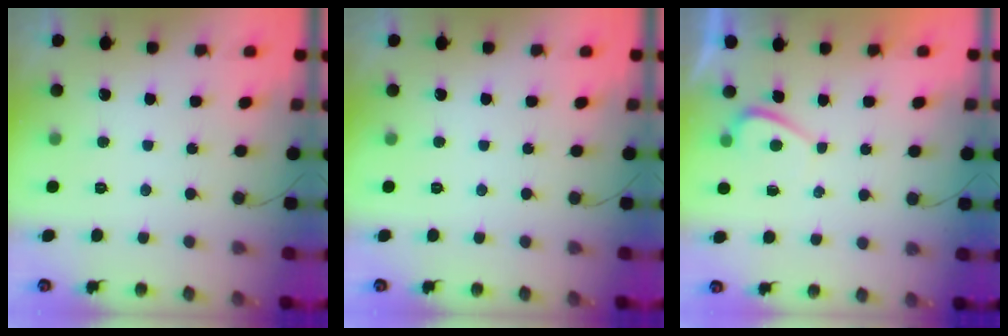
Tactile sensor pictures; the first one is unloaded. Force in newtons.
{"total": 0.0}
{"total": 0.7, "press": 0.5, "slide": 0.5}